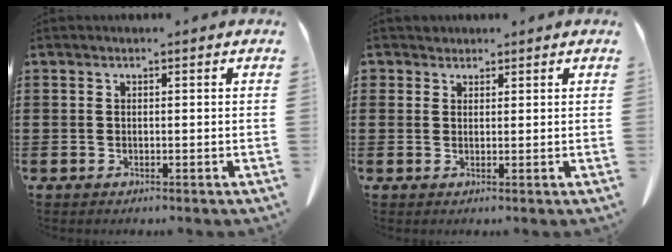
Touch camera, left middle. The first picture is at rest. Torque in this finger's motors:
{"motor_torque": [0.02, 0.00, 0.01, 0.01]}